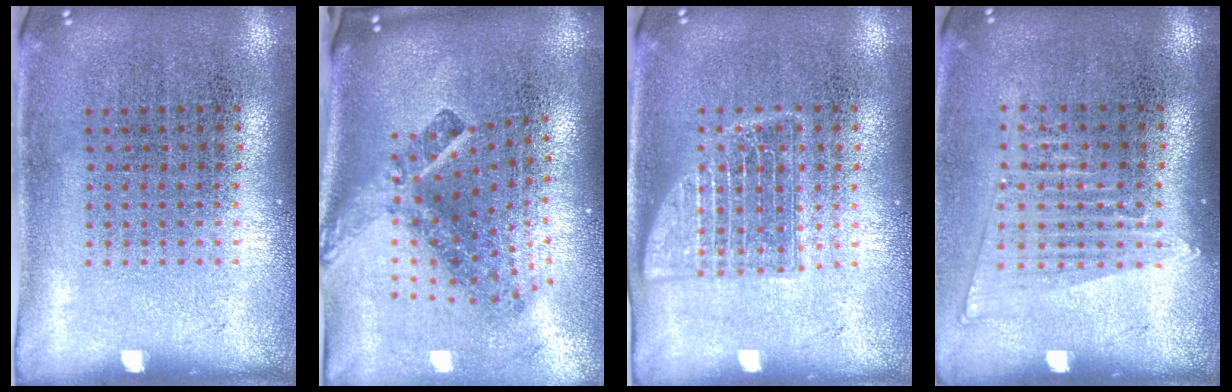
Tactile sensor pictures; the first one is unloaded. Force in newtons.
{"total": 2.9, "press": 1.7, "slide": 2.3}
{"total": 2.5, "press": 2.5, "slide": 0.3}
{"total": 1.4, "press": 1.3, "slide": 0.6}